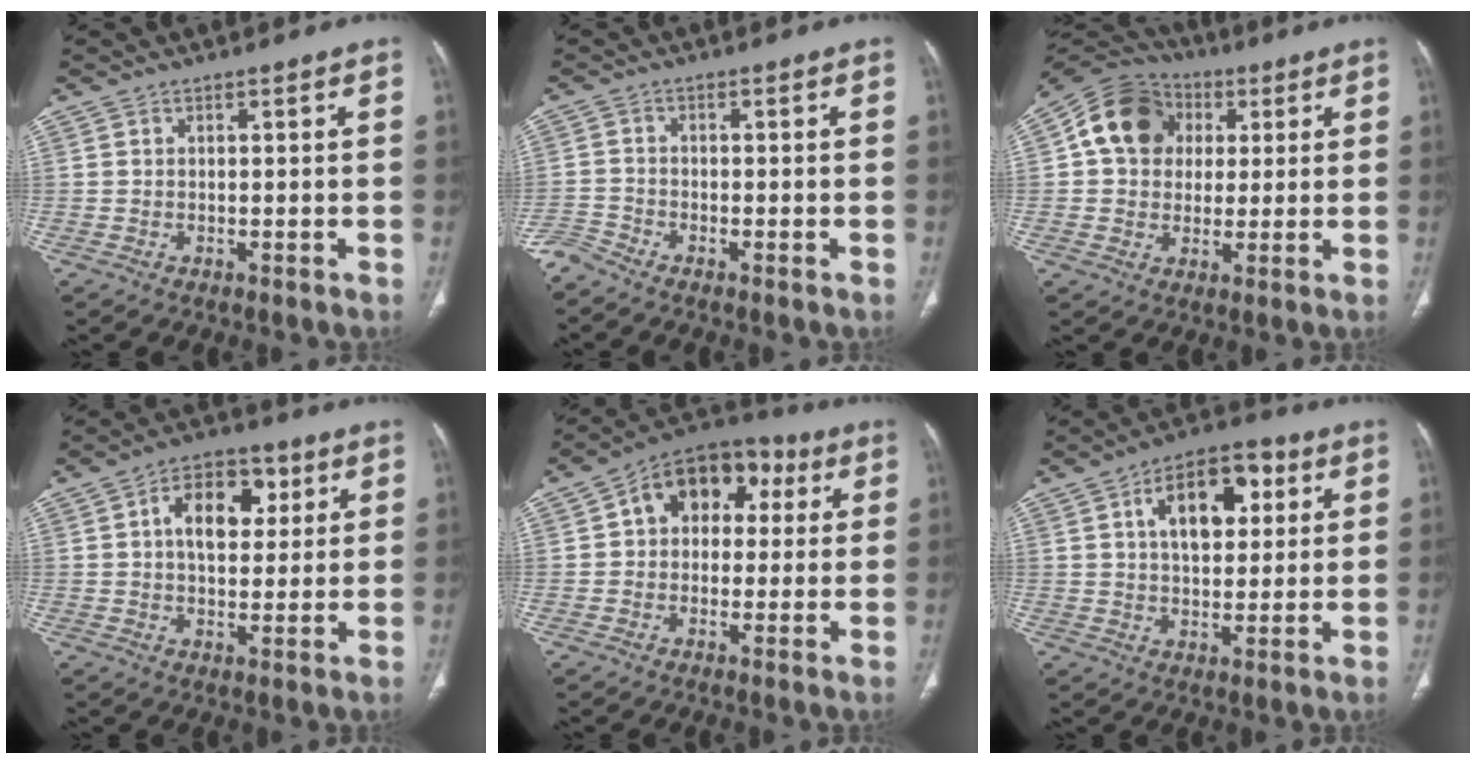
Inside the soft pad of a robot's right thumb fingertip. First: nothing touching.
{"total": 3.1, "force": [-3.1, 0.0, 0.3], "torque": [-0.021, -0.008, -0.070]}
{"total": 13.5, "force": [3.1, 11.2, 6.9], "torque": [-0.103, 0.013, 0.043]}
{"total": 10.9, "force": [3.0, 6.9, 7.9], "torque": [-0.094, 0.006, 0.043]}
{"total": 13.7, "force": [3.4, 9.8, 8.9], "torque": [-0.086, 0.032, 0.041]}
{"total": 13.5, "force": [4.2, 7.8, 10.3], "torque": [-0.128, 0.008, 0.061]}